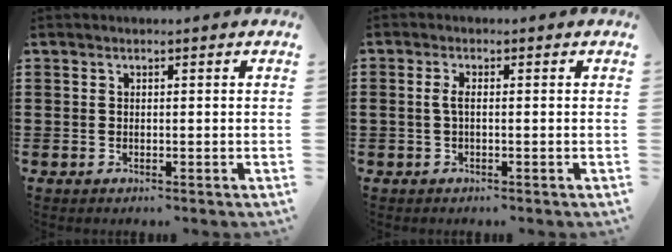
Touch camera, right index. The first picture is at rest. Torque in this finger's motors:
{"motor_torque": [0.39, -0.31, 0.24, 0.08]}